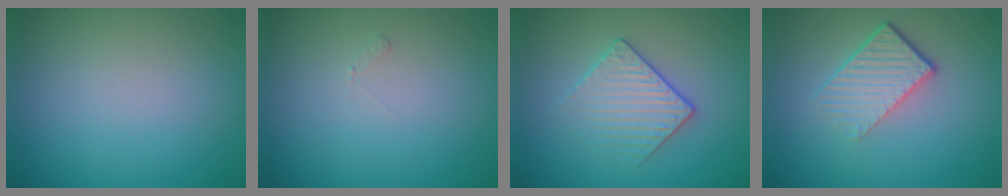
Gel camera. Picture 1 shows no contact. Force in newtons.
{"total": 0.5, "press": 0.5, "slide": 0.2}
{"total": 3.1, "press": 2.9, "slide": 1.1}
{"total": 4.5, "press": 2.8, "slide": 3.5}